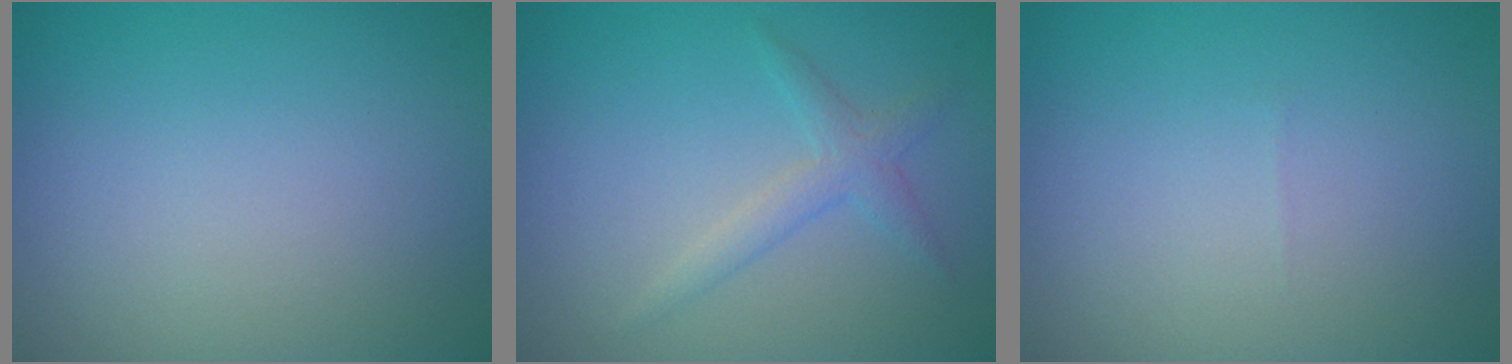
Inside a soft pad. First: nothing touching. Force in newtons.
{"total": 1.8, "press": 1.8, "slide": 0.1}
{"total": 0.0}